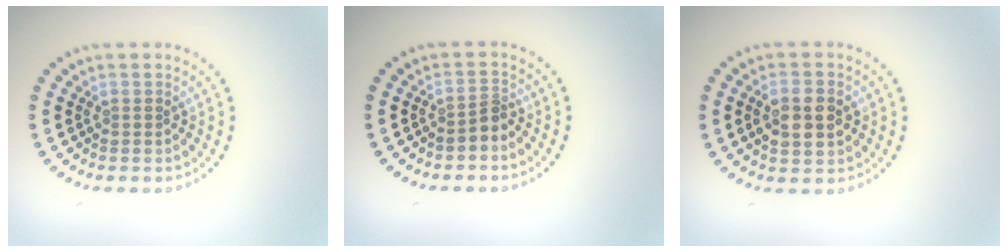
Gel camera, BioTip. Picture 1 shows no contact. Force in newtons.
{"total": 1.7, "press": 1.2, "slide": 1.2}
{"total": 3.9, "press": 3.8, "slide": 0.3}